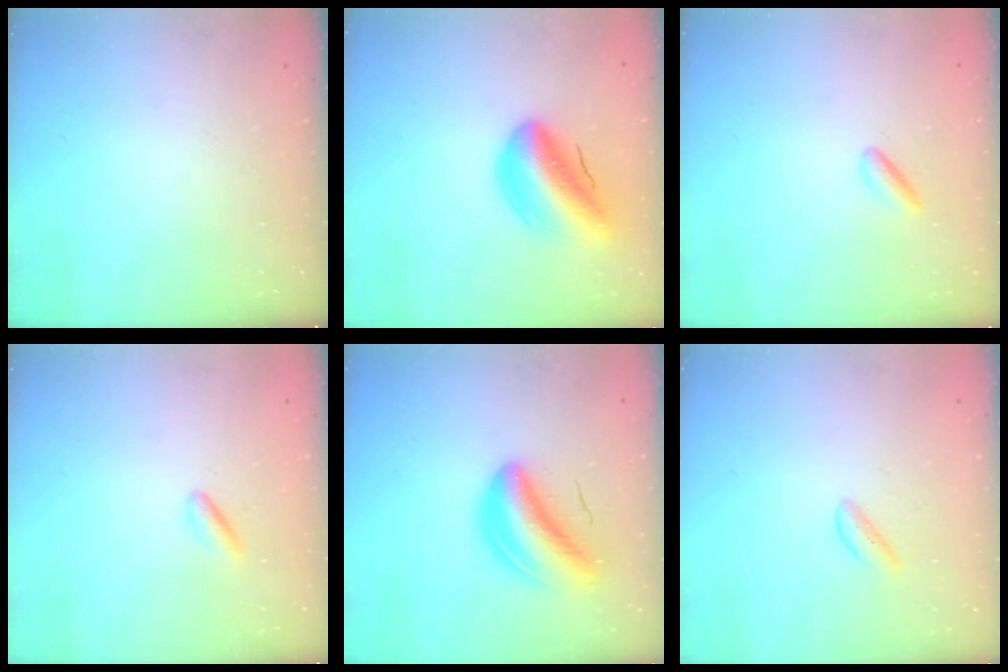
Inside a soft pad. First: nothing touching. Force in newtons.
{"total": 16.4, "press": 15.7, "slide": 4.6}
{"total": 2.8, "press": 2.7, "slide": 0.8}
{"total": 2.6, "press": 2.5, "slide": 0.9}
{"total": 8.7, "press": 8.4, "slide": 2.4}
{"total": 0.6, "press": 0.5, "slide": 0.3}